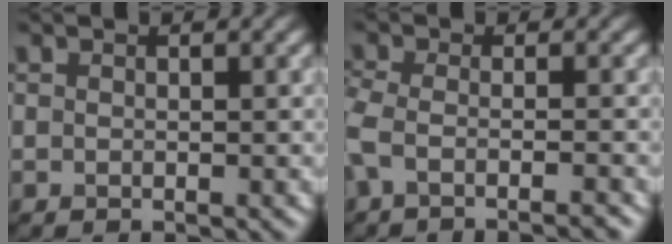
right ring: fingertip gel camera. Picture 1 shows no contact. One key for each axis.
{"total": 4.0, "fx": -2.3, "fy": 1.2, "fz": 3.1, "tx": -0.052, "ty": -0.015, "tz": -0.042}